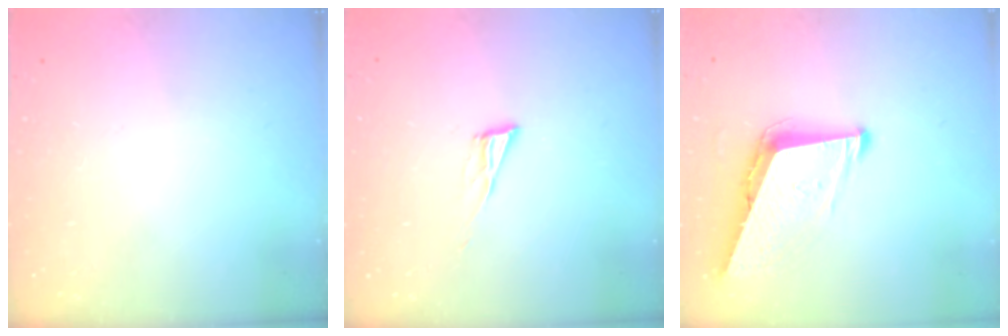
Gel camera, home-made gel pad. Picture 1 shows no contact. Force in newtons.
{"total": 7.0, "press": 6.9, "slide": 0.9}
{"total": 9.0, "press": 8.6, "slide": 2.6}